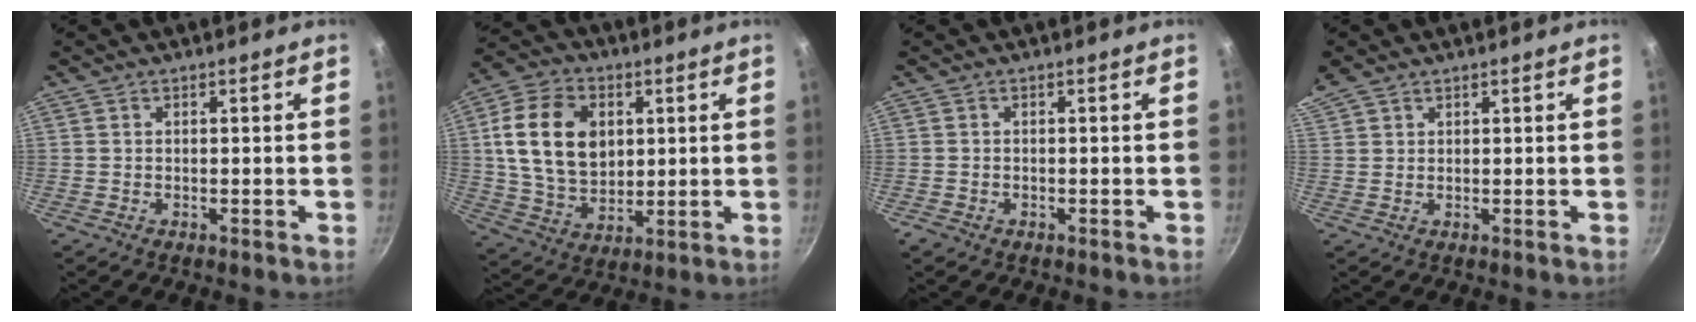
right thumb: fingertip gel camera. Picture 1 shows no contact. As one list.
[{"total": 16.4, "force": [3.3, 11.7, 11.0], "torque": [-0.185, -0.005, 0.065]}, {"total": 1.2, "force": [-0.7, 0.8, 0.5], "torque": [-0.011, 0.003, -0.010]}, {"total": 4.9, "force": [3.6, 2.6, 2.2], "torque": [-0.045, 0.015, 0.075]}]